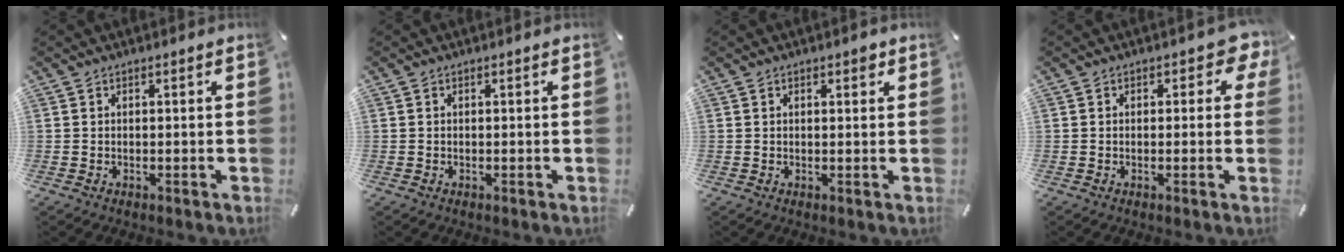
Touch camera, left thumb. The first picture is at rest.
{"total": 0.0}
{"total": 1.4, "force": [0.7, 0.8, 0.9], "torque": [-0.011, 0.001, 0.009]}
{"total": 3.9, "force": [1.0, 2.4, 2.9], "torque": [-0.036, 0.003, 0.013]}